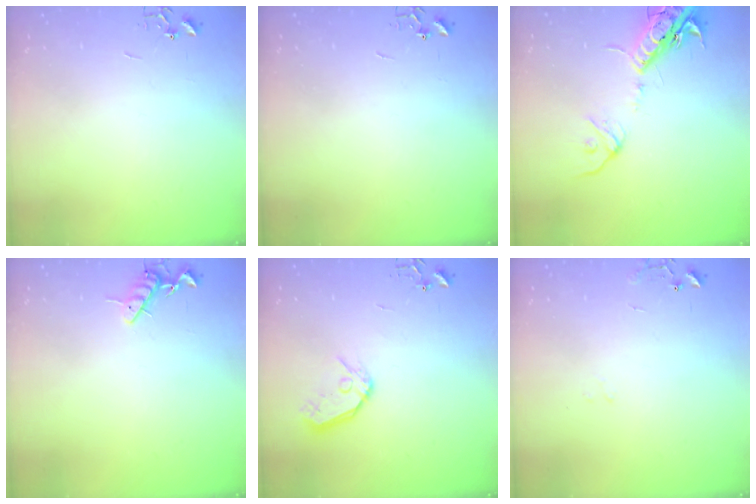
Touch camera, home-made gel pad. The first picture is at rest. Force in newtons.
{"total": 0.0}
{"total": 16.3, "press": 16.0, "slide": 3.3}
{"total": 8.0, "press": 7.9, "slide": 1.4}
{"total": 10.5, "press": 10.5, "slide": 1.3}
{"total": 8.0, "press": 8.0, "slide": 0.9}